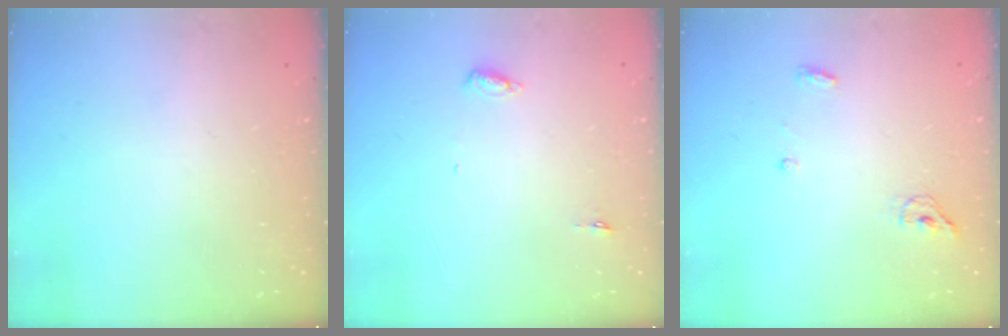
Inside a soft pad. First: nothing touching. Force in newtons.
{"total": 4.7, "press": 4.5, "slide": 1.4}
{"total": 4.4, "press": 4.3, "slide": 1.1}